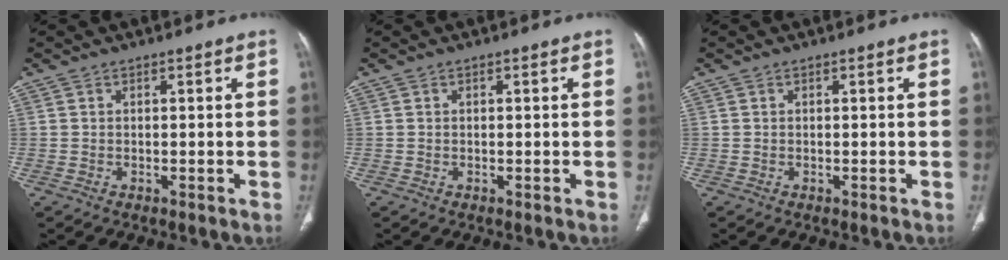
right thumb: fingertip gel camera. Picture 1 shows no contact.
{"total": 0.0}
{"total": 0.0}